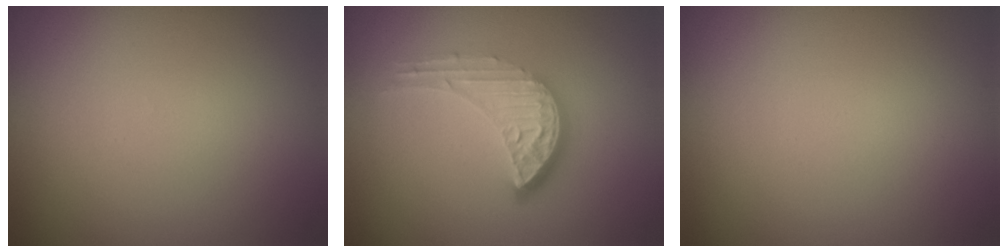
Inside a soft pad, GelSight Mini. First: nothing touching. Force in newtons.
{"total": 4.5, "press": 3.3, "slide": 3.1}
{"total": 0.0}